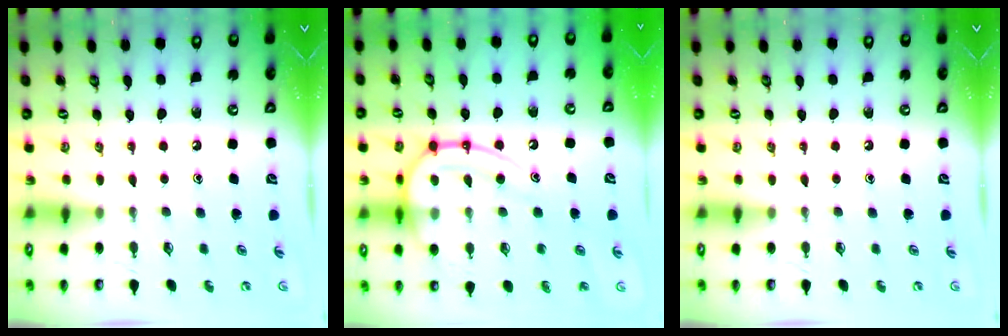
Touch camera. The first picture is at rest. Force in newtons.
{"total": 17.9, "press": 17.8, "slide": 2.1}
{"total": 0.0}